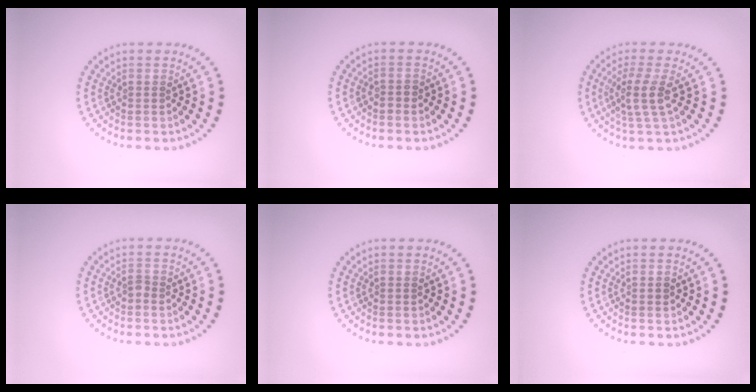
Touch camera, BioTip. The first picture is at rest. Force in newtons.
{"total": 0.9, "press": 0.8, "slide": 0.3}
{"total": 3.0, "press": 2.4, "slide": 1.7}
{"total": 0.7, "press": 0.5, "slide": 0.5}
{"total": 0.0}
{"total": 0.6, "press": 0.6, "slide": 0.1}